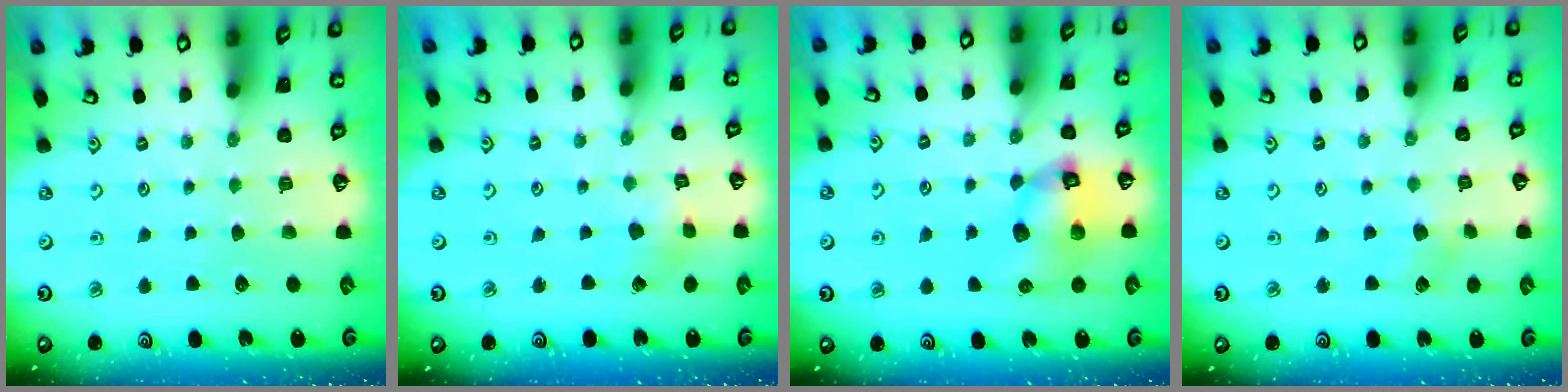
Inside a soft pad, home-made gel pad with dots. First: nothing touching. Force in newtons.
{"total": 3.8, "press": 3.8, "slide": 0.2}
{"total": 10.8, "press": 10.7, "slide": 1.4}
{"total": 4.1, "press": 4.1, "slide": 0.5}